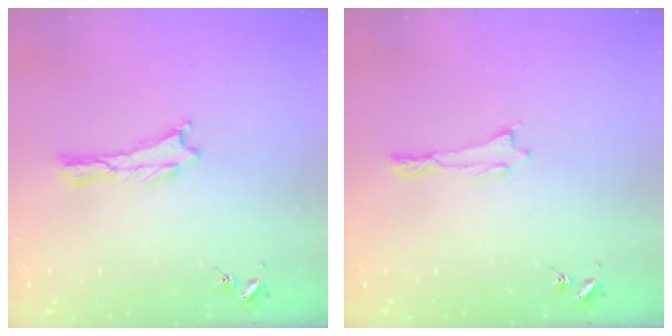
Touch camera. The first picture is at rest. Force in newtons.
{"total": 0.0}